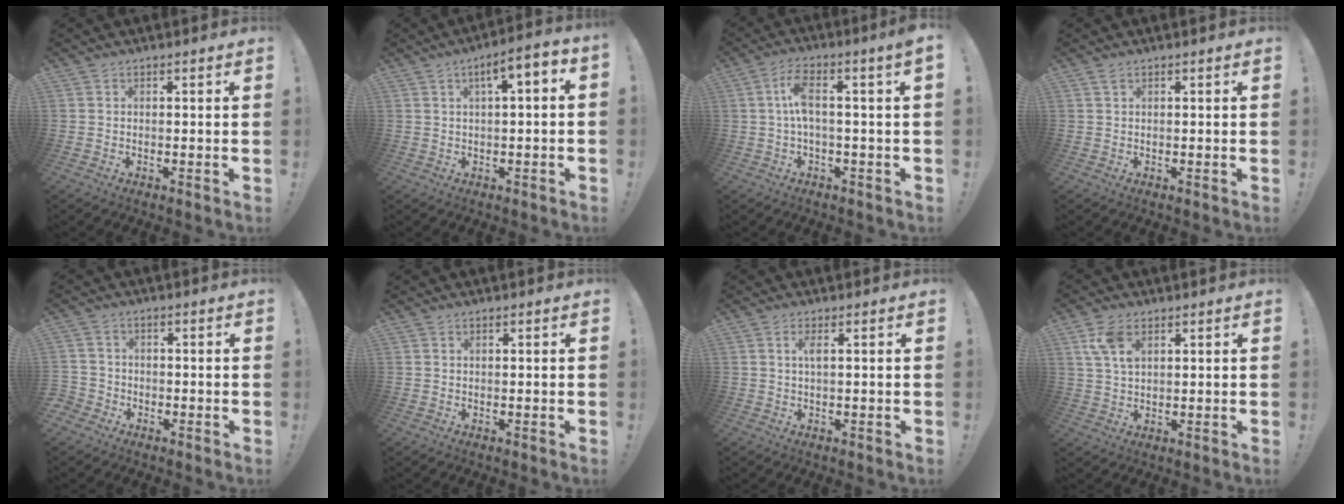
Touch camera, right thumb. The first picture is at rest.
{"total": 5.2, "force": [0.6, 1.2, 5.0], "torque": [-0.086, -0.001, 0.008]}
{"total": 7.6, "force": [0.6, 1.0, 7.5], "torque": [-0.158, -0.002, 0.006]}
{"total": 1.3, "force": [0.8, 0.5, 0.9], "torque": [-0.015, 0.001, 0.013]}
{"total": 3.4, "force": [-1.9, 2.8, 0.9], "torque": [-0.028, 0.011, -0.034]}
{"total": 0.0}
{"total": 2.4, "force": [0.6, 0.2, 2.3], "torque": [-0.045, 0.001, 0.008]}
{"total": 7.3, "force": [3.4, 3.9, 5.2], "torque": [-0.102, -0.006, 0.063]}